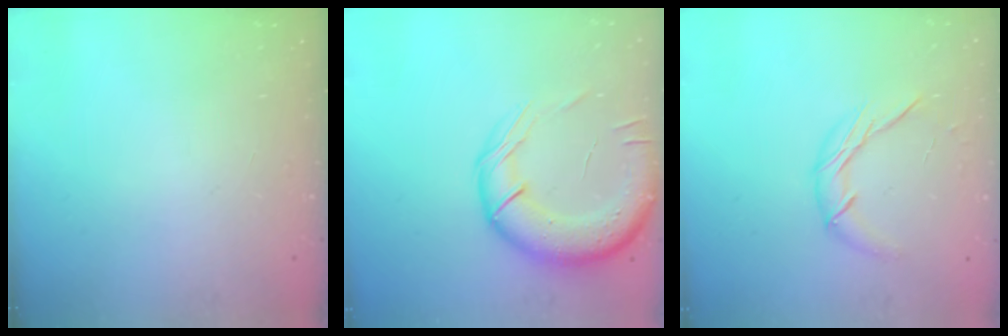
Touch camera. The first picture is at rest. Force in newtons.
{"total": 17.3, "press": 16.9, "slide": 3.5}
{"total": 8.7, "press": 8.7, "slide": 0.3}